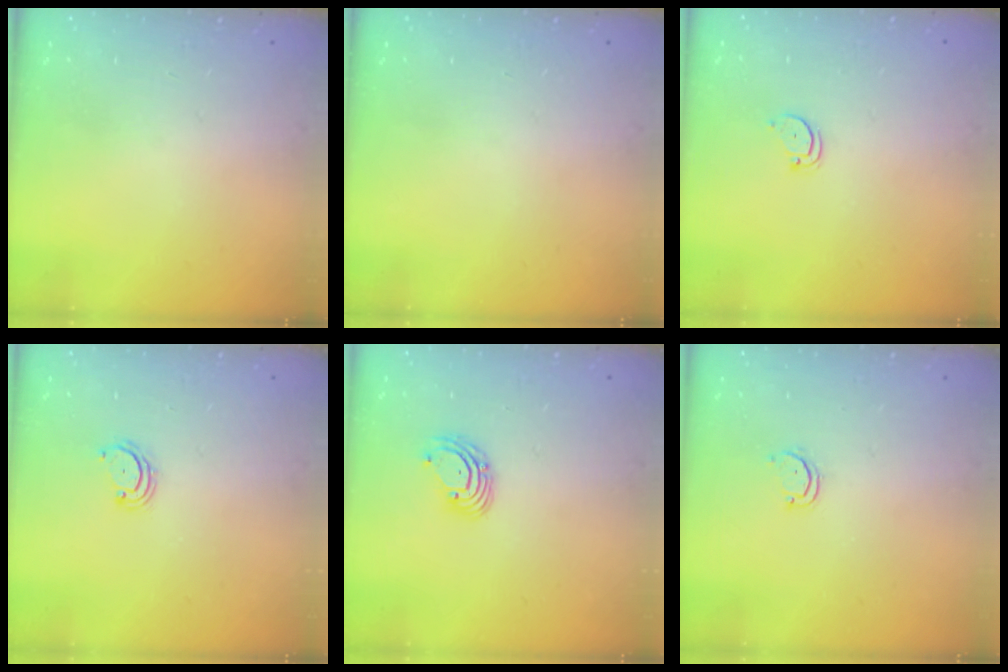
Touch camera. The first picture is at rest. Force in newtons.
{"total": 0.0}
{"total": 2.3, "press": 2.3, "slide": 0.2}
{"total": 2.8, "press": 2.8, "slide": 0.3}
{"total": 3.9, "press": 3.9, "slide": 0.6}
{"total": 2.6, "press": 2.6, "slide": 0.2}